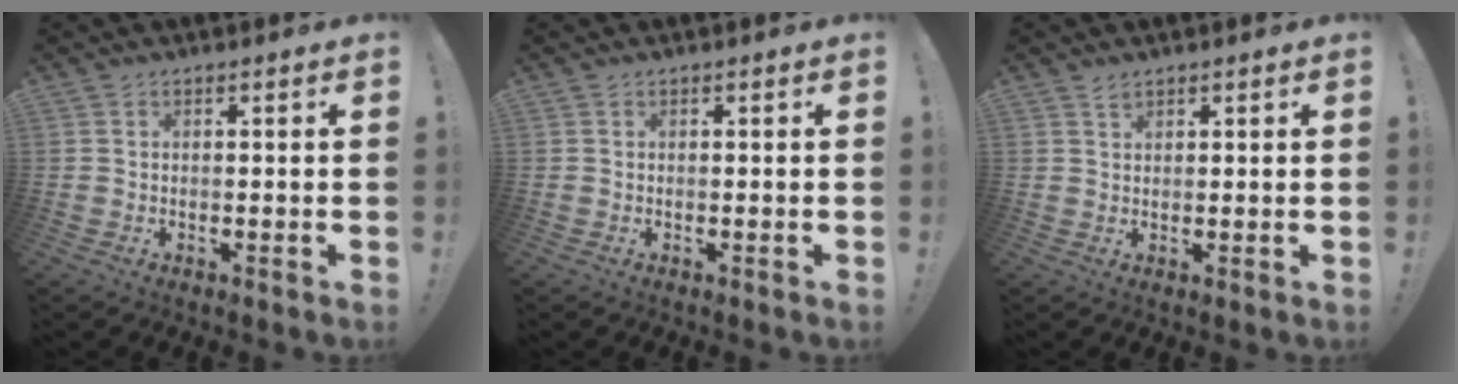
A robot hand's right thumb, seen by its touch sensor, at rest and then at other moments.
{"total": 0.0}
{"total": 1.5, "force": [1.4, 0.5, 0.5], "torque": [0.005, -0.010, 0.023]}